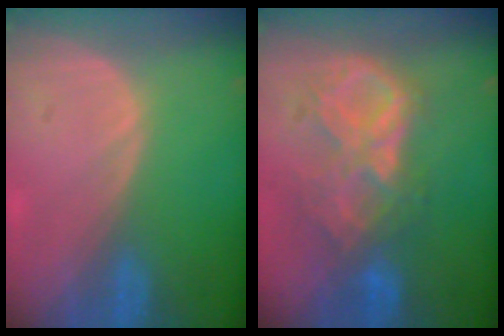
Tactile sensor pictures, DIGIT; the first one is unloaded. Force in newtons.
{"total": 9.1, "press": 7.9, "slide": 4.5}